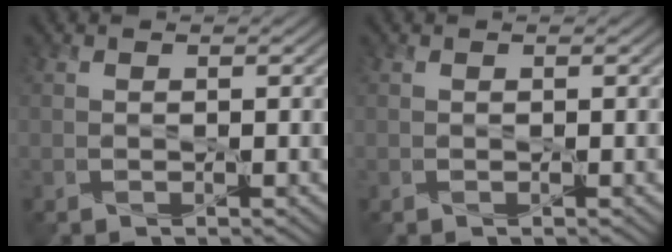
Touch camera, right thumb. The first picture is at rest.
{"total": 0.0}